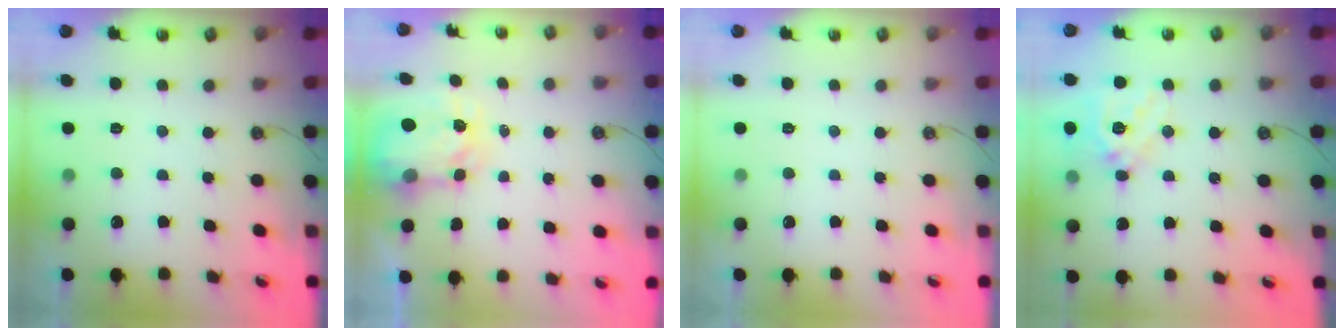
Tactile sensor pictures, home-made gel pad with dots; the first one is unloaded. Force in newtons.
{"total": 5.0, "press": 4.9, "slide": 0.6}
{"total": 0.0}
{"total": 16.5, "press": 16.2, "slide": 2.9}